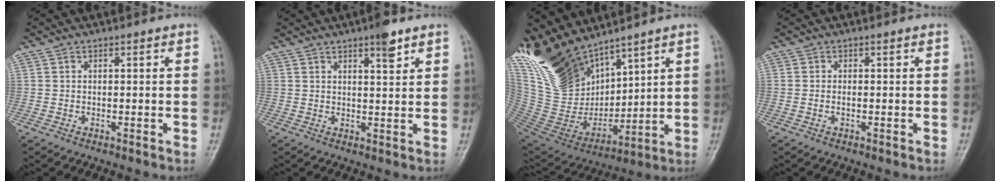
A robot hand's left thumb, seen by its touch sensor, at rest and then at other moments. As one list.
[{"total": 4.3, "force": [2.8, 0.9, 3.1], "torque": [-0.038, -0.016, 0.041]}, {"total": 20.2, "force": [15.5, 8.3, 10.1], "torque": [-0.164, -0.071, 0.320]}, {"total": 0.7, "force": [-0.2, 0.3, 0.6], "torque": [-0.013, 0.004, -0.003]}]